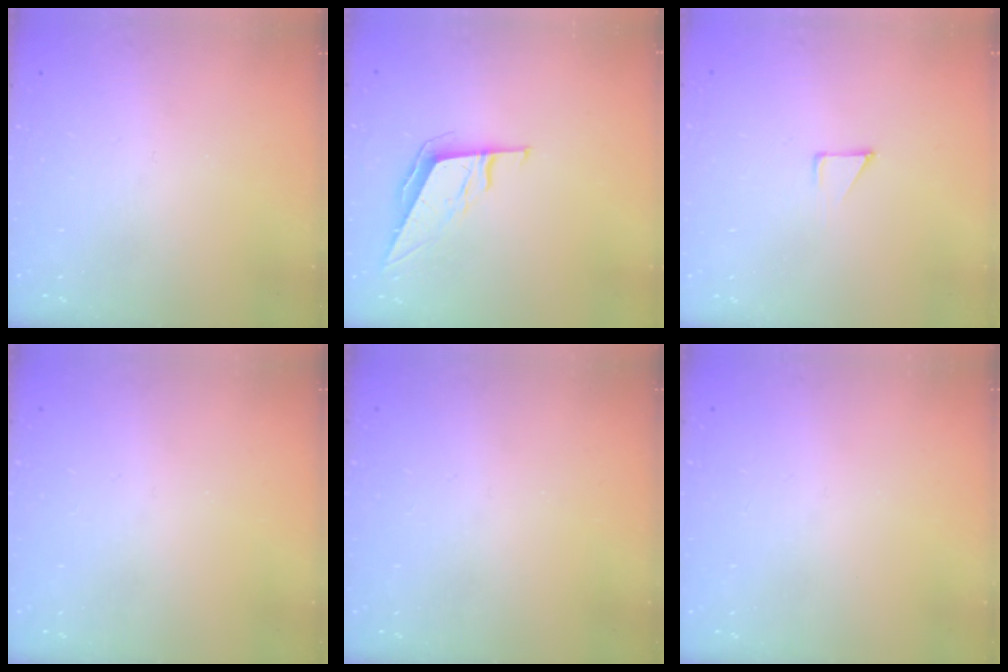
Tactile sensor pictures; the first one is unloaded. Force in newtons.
{"total": 7.4, "press": 7.1, "slide": 2.2}
{"total": 4.8, "press": 4.8, "slide": 0.2}
{"total": 0.0}
{"total": 0.0}
{"total": 0.0}